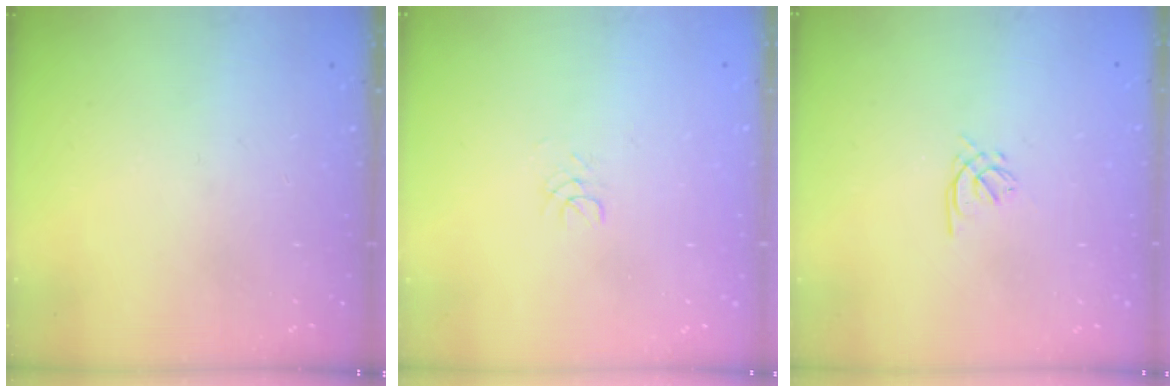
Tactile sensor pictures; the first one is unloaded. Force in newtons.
{"total": 1.7, "press": 1.7, "slide": 0.2}
{"total": 1.2, "press": 1.0, "slide": 0.5}